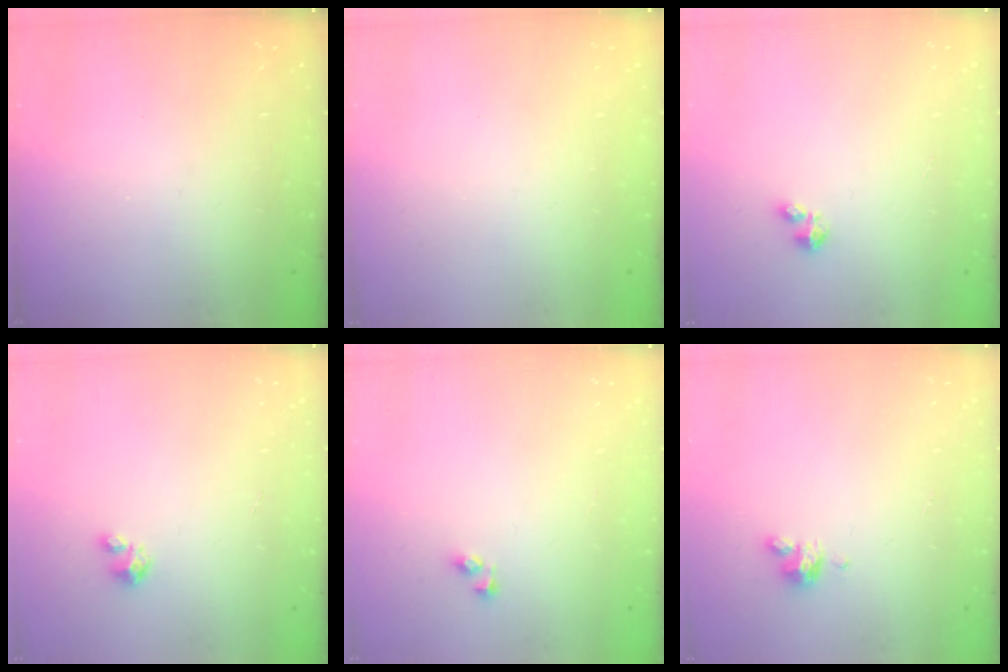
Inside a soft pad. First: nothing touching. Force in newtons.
{"total": 0.0}
{"total": 1.6, "press": 1.6, "slide": 0.3}
{"total": 1.7, "press": 1.7, "slide": 0.1}
{"total": 4.0, "press": 4.0, "slide": 0.4}
{"total": 4.1, "press": 4.1, "slide": 0.3}